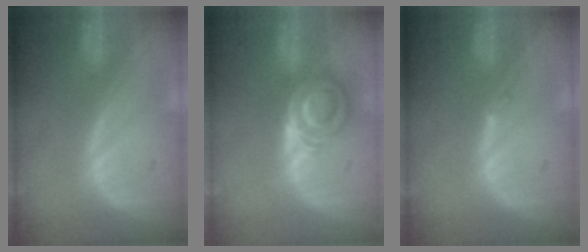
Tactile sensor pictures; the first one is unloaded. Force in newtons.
{"total": 5.8, "press": 5.7, "slide": 1.1}
{"total": 0.5, "press": 0.5, "slide": 0.1}